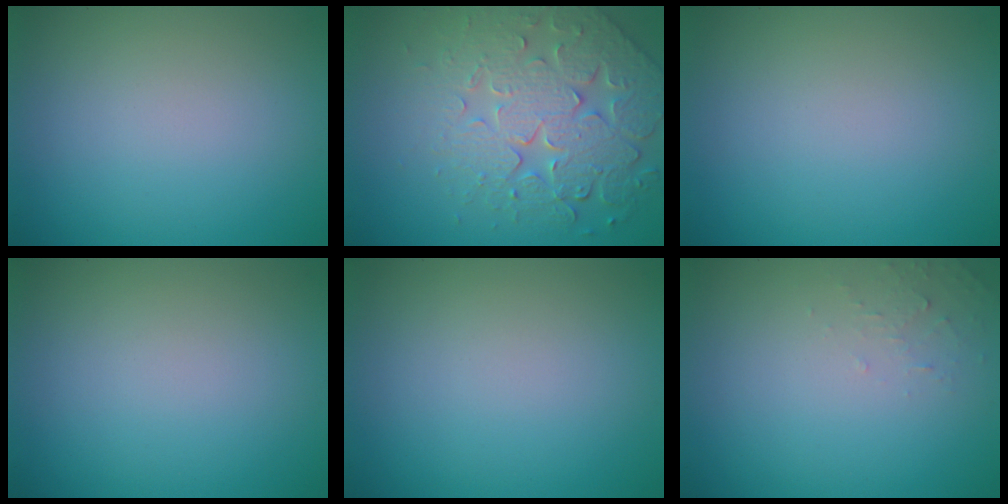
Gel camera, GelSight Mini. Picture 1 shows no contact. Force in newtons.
{"total": 6.4, "press": 5.5, "slide": 3.4}
{"total": 0.0}
{"total": 0.0}
{"total": 0.0}
{"total": 0.9, "press": 0.9, "slide": 0.1}